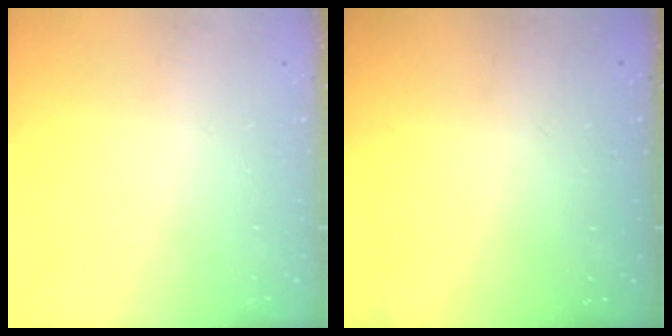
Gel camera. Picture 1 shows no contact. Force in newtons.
{"total": 3.3, "press": 3.3, "slide": 0.1}